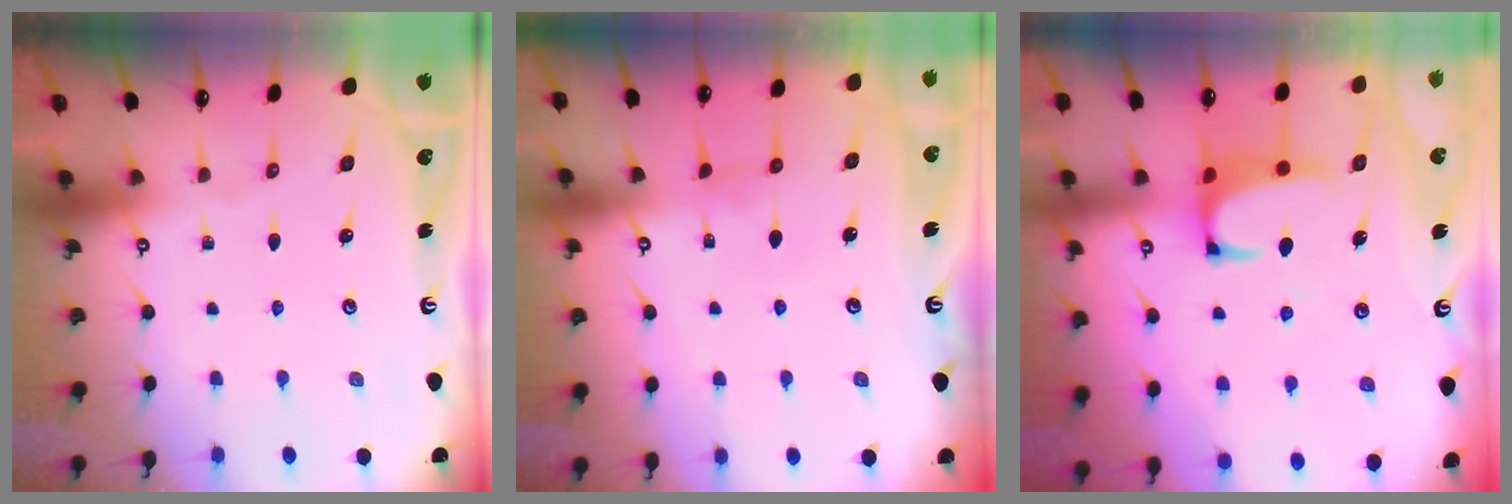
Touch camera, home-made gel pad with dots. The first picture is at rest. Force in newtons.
{"total": 0.6, "press": 0.4, "slide": 0.5}
{"total": 1.7, "press": 1.5, "slide": 0.7}